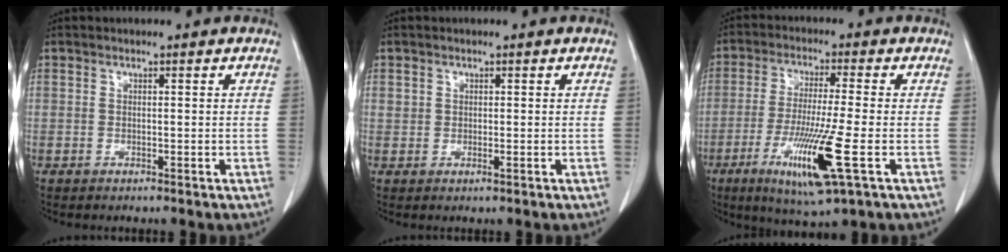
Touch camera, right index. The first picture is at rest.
{"total": 1.1, "force": [0.1, 0.8, 0.7], "torque": [-0.016, 0.003, 0.004]}
{"total": 12.6, "force": [-4.6, 0.2, 11.7], "torque": [-0.227, -0.033, -0.080]}